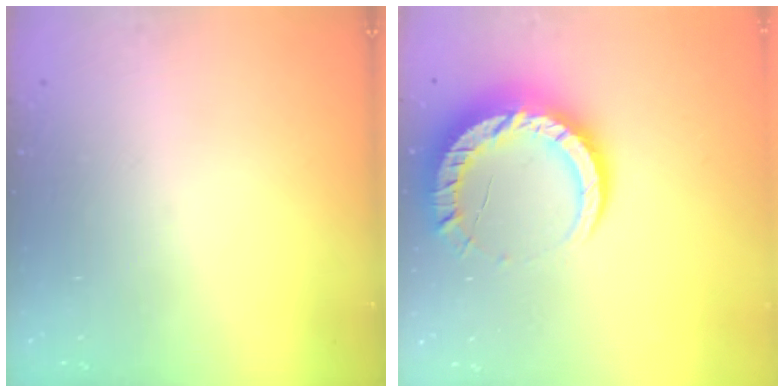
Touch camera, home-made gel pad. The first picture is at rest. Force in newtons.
{"total": 13.4, "press": 13.4, "slide": 1.1}